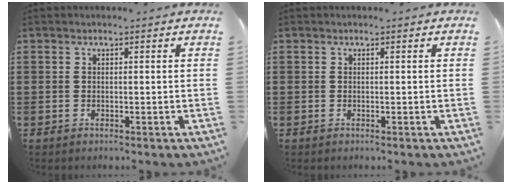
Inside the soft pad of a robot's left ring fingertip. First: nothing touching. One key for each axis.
{"total": 0.0}